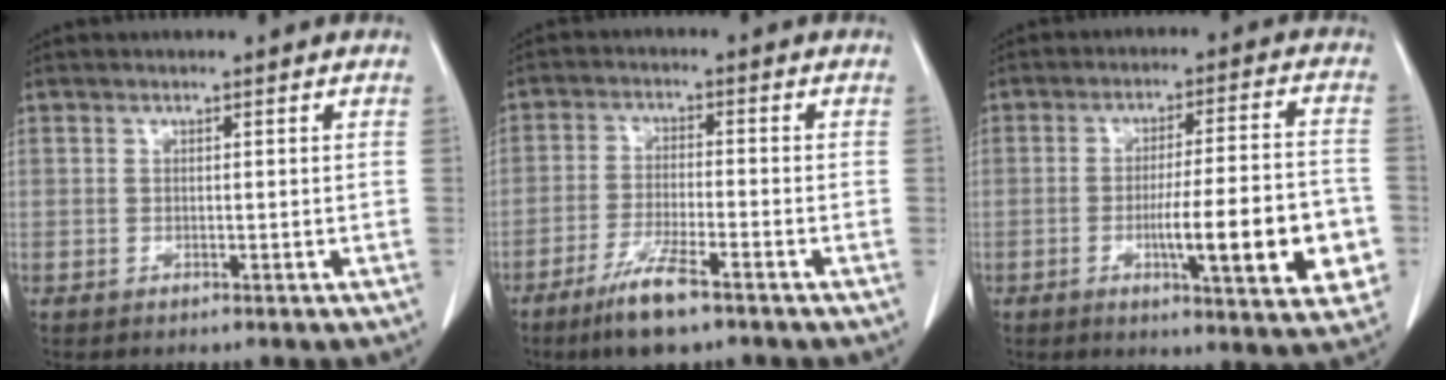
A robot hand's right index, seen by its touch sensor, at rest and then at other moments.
{"total": 7.6, "force": [-5.1, 0.9, 5.6], "torque": [-0.113, -0.015, -0.091]}
{"total": 15.1, "force": [-4.1, 2.0, 14.4], "torque": [-0.184, 0.002, -0.053]}